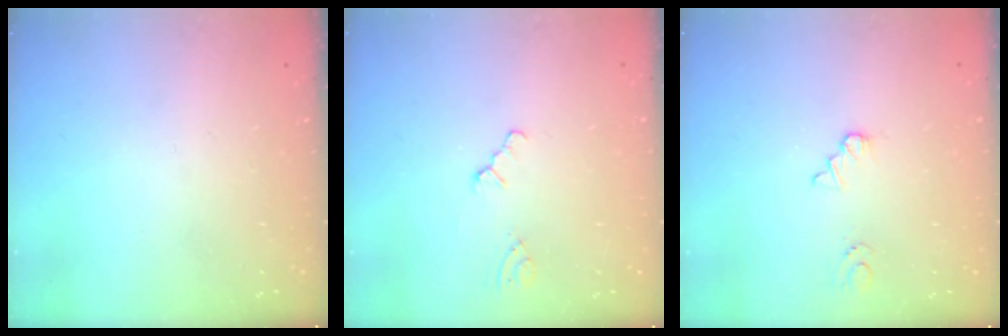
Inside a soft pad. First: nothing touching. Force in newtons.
{"total": 0.5, "press": 0.5, "slide": 0.2}
{"total": 1.3, "press": 1.3, "slide": 0.2}